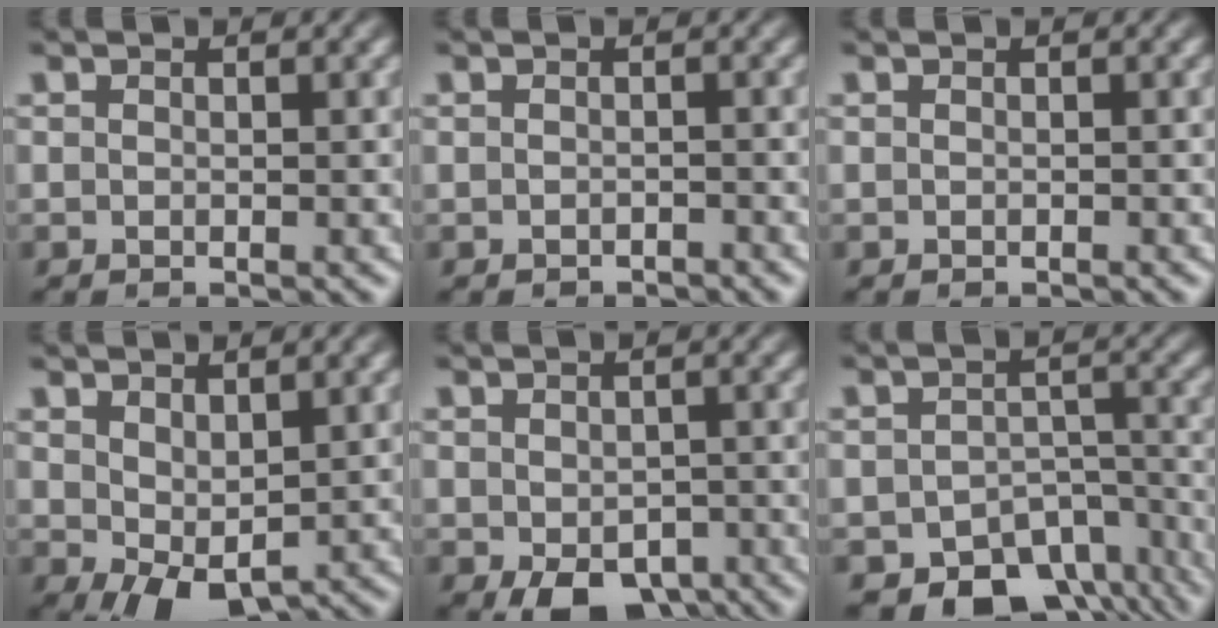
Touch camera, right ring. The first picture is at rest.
{"total": 1.2, "force": [-1.2, -0.1, -0.2], "torque": [0.004, -0.008, -0.016]}
{"total": 0.0}
{"total": 3.1, "force": [-0.8, 1.5, 2.6], "torque": [-0.039, -0.032, 0.009]}
{"total": 5.3, "force": [-3.9, 2.5, 2.7], "torque": [-0.029, -0.032, -0.041]}
{"total": 10.5, "force": [-7.8, 5.7, 4.1], "torque": [-0.046, -0.030, -0.114]}